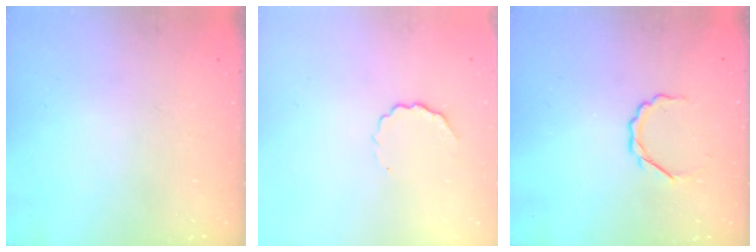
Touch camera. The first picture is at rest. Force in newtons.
{"total": 4.4, "press": 4.2, "slide": 1.1}
{"total": 3.8, "press": 3.7, "slide": 1.2}